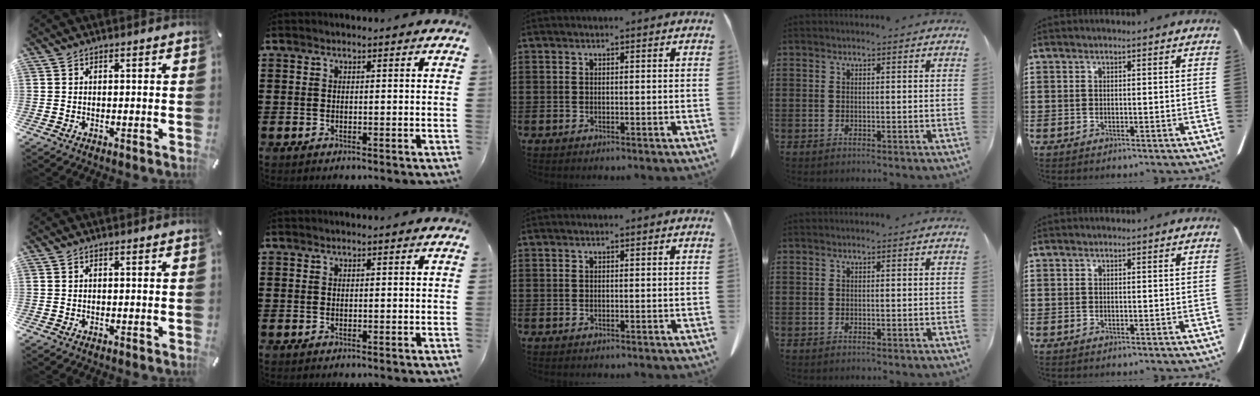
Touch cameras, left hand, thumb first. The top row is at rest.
{}